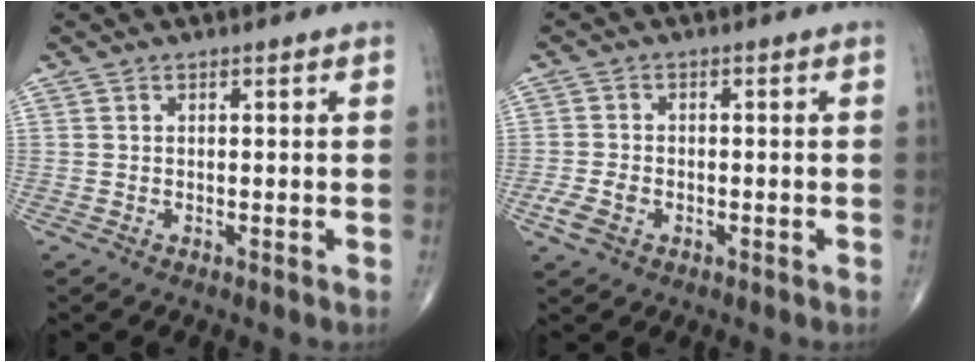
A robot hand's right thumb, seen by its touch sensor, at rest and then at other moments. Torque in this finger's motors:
{"motor_torque": [1.03, 0.64, 0.29, -0.62, 0.01]}